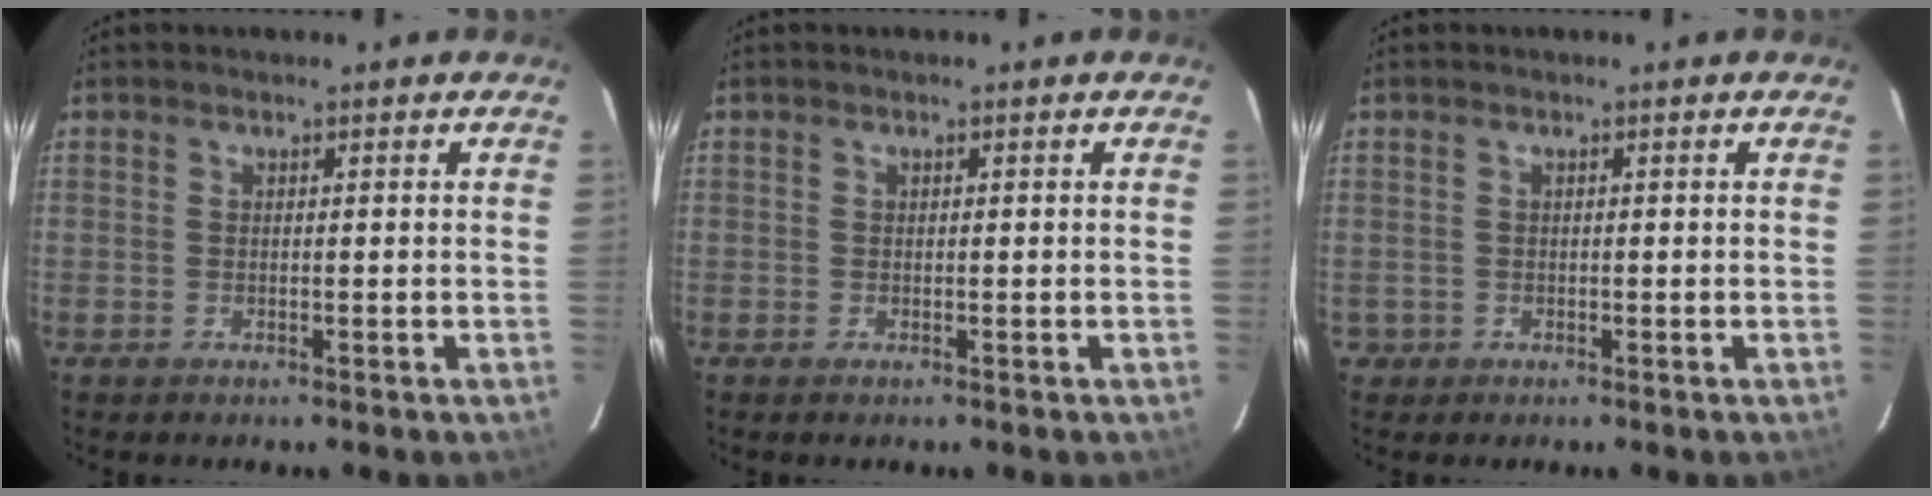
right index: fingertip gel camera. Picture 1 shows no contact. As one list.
[{"total": 0.0}, {"total": 1.6, "force": [-0.4, 1.5, 0.0], "torque": [-0.001, 0.004, -0.003]}]